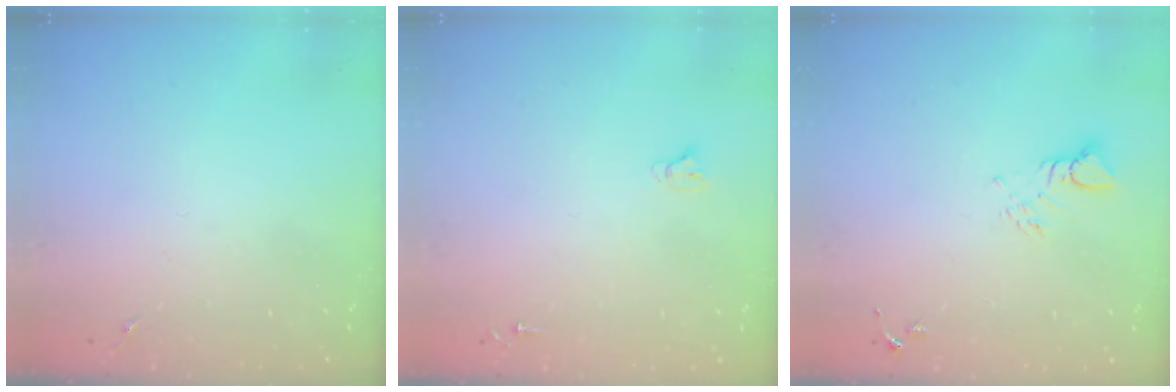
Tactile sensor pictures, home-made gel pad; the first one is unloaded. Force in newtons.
{"total": 2.4, "press": 2.4, "slide": 0.2}
{"total": 3.8, "press": 3.8, "slide": 0.3}